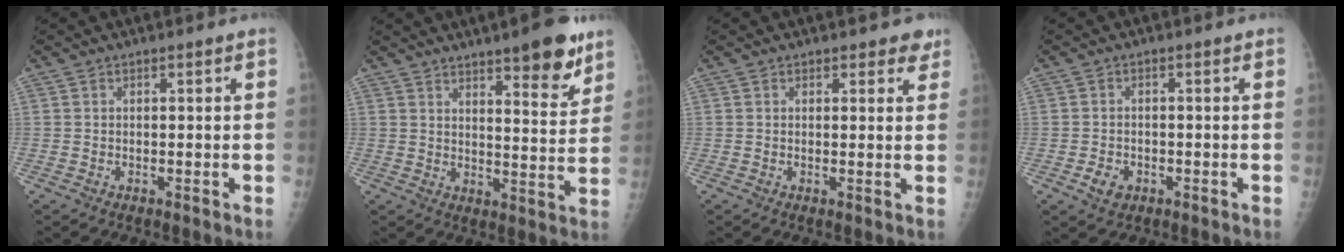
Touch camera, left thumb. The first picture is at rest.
{"total": 11.5, "force": [7.8, 2.9, 8.0], "torque": [-0.081, -0.048, 0.108]}
{"total": 2.8, "force": [2.1, 1.6, 0.8], "torque": [0.021, -0.009, 0.018]}
{"total": 3.1, "force": [-1.3, 2.4, 1.6], "torque": [-0.021, 0.002, -0.017]}